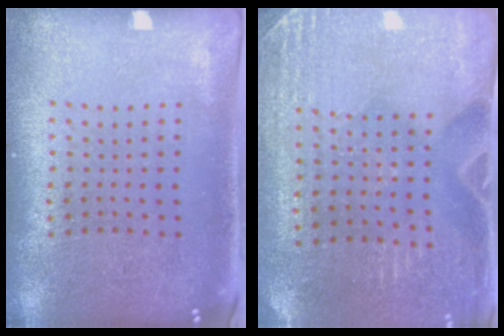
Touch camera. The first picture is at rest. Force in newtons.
{"total": 2.9, "press": 2.8, "slide": 0.9}